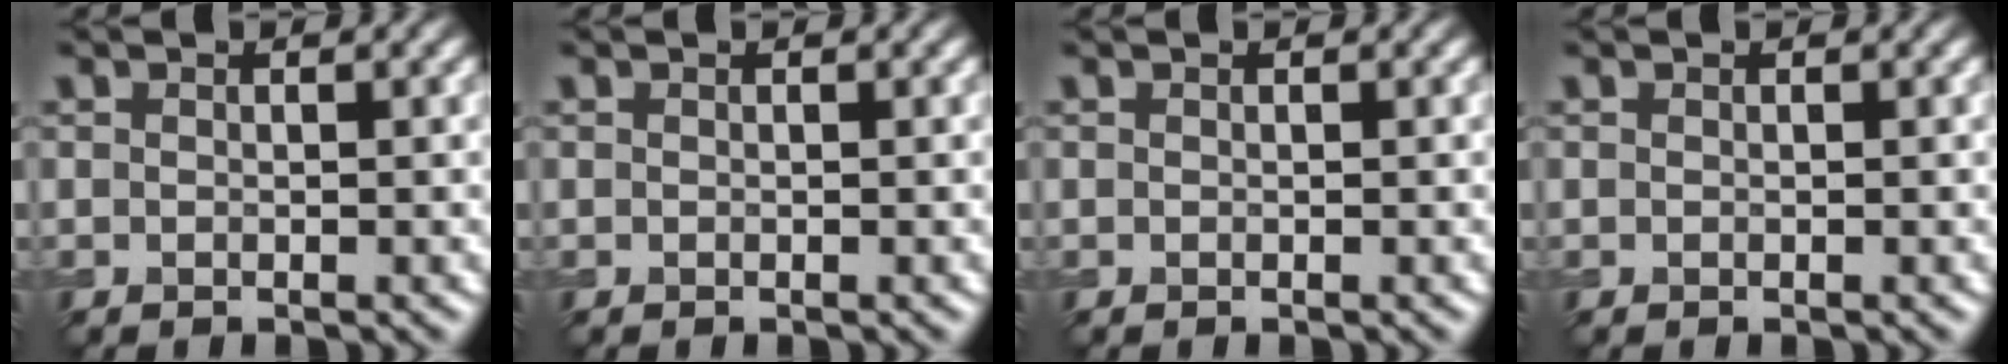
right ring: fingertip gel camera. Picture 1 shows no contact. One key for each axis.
{"total": 0.0}
{"total": 0.0}
{"total": 0.0}